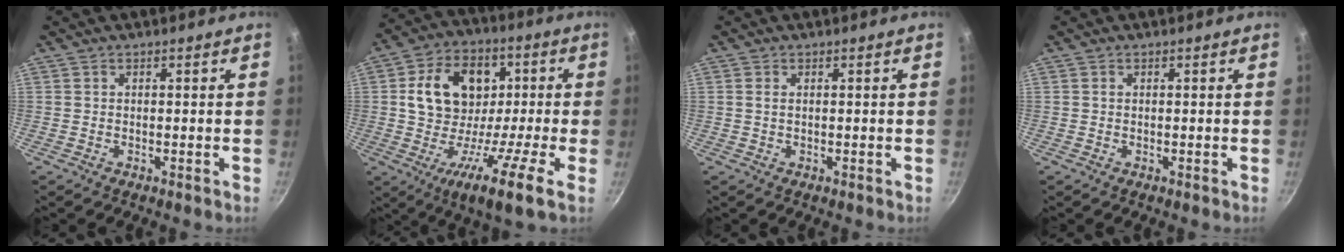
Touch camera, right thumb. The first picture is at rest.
{"total": 16.7, "force": [-2.2, 9.1, 13.8], "torque": [-0.213, 0.036, -0.057]}
{"total": 0.9, "force": [0.2, 0.5, 0.8], "torque": [-0.015, 0.000, 0.003]}
{"total": 0.0}